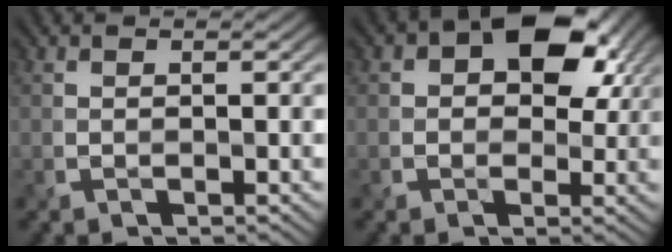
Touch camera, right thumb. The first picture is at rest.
{"total": 9.4, "force": [2.9, 6.4, 6.2], "torque": [-0.085, 0.001, 0.042]}